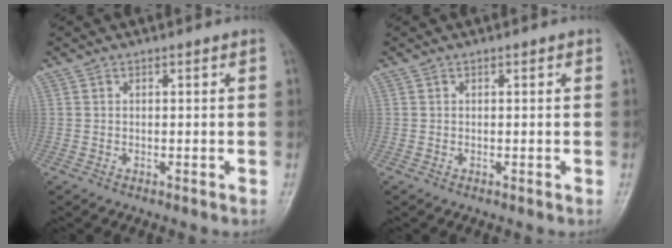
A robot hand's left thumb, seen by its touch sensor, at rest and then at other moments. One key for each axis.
{"total": 0.0}